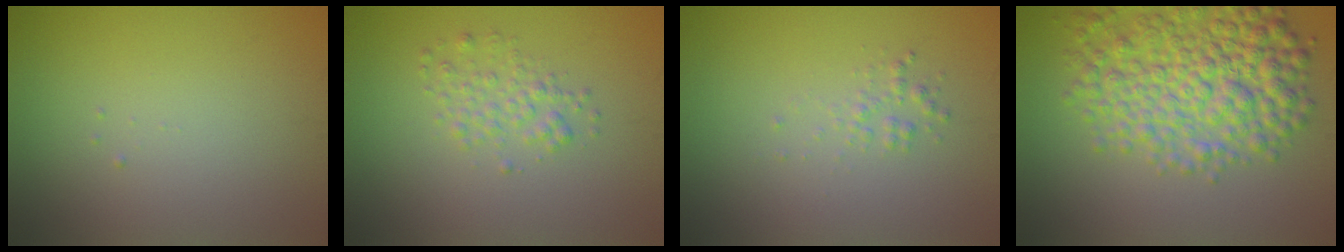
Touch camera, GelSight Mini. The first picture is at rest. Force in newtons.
{"total": 2.0, "press": 2.0, "slide": 0.1}
{"total": 1.2, "press": 1.2, "slide": 0.0}
{"total": 8.2, "press": 8.2, "slide": 0.2}